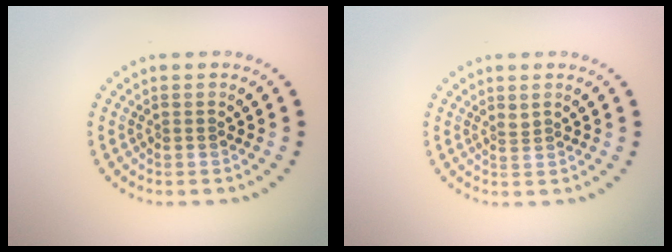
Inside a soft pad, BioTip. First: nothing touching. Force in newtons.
{"total": 0.9, "press": 0.5, "slide": 0.8}